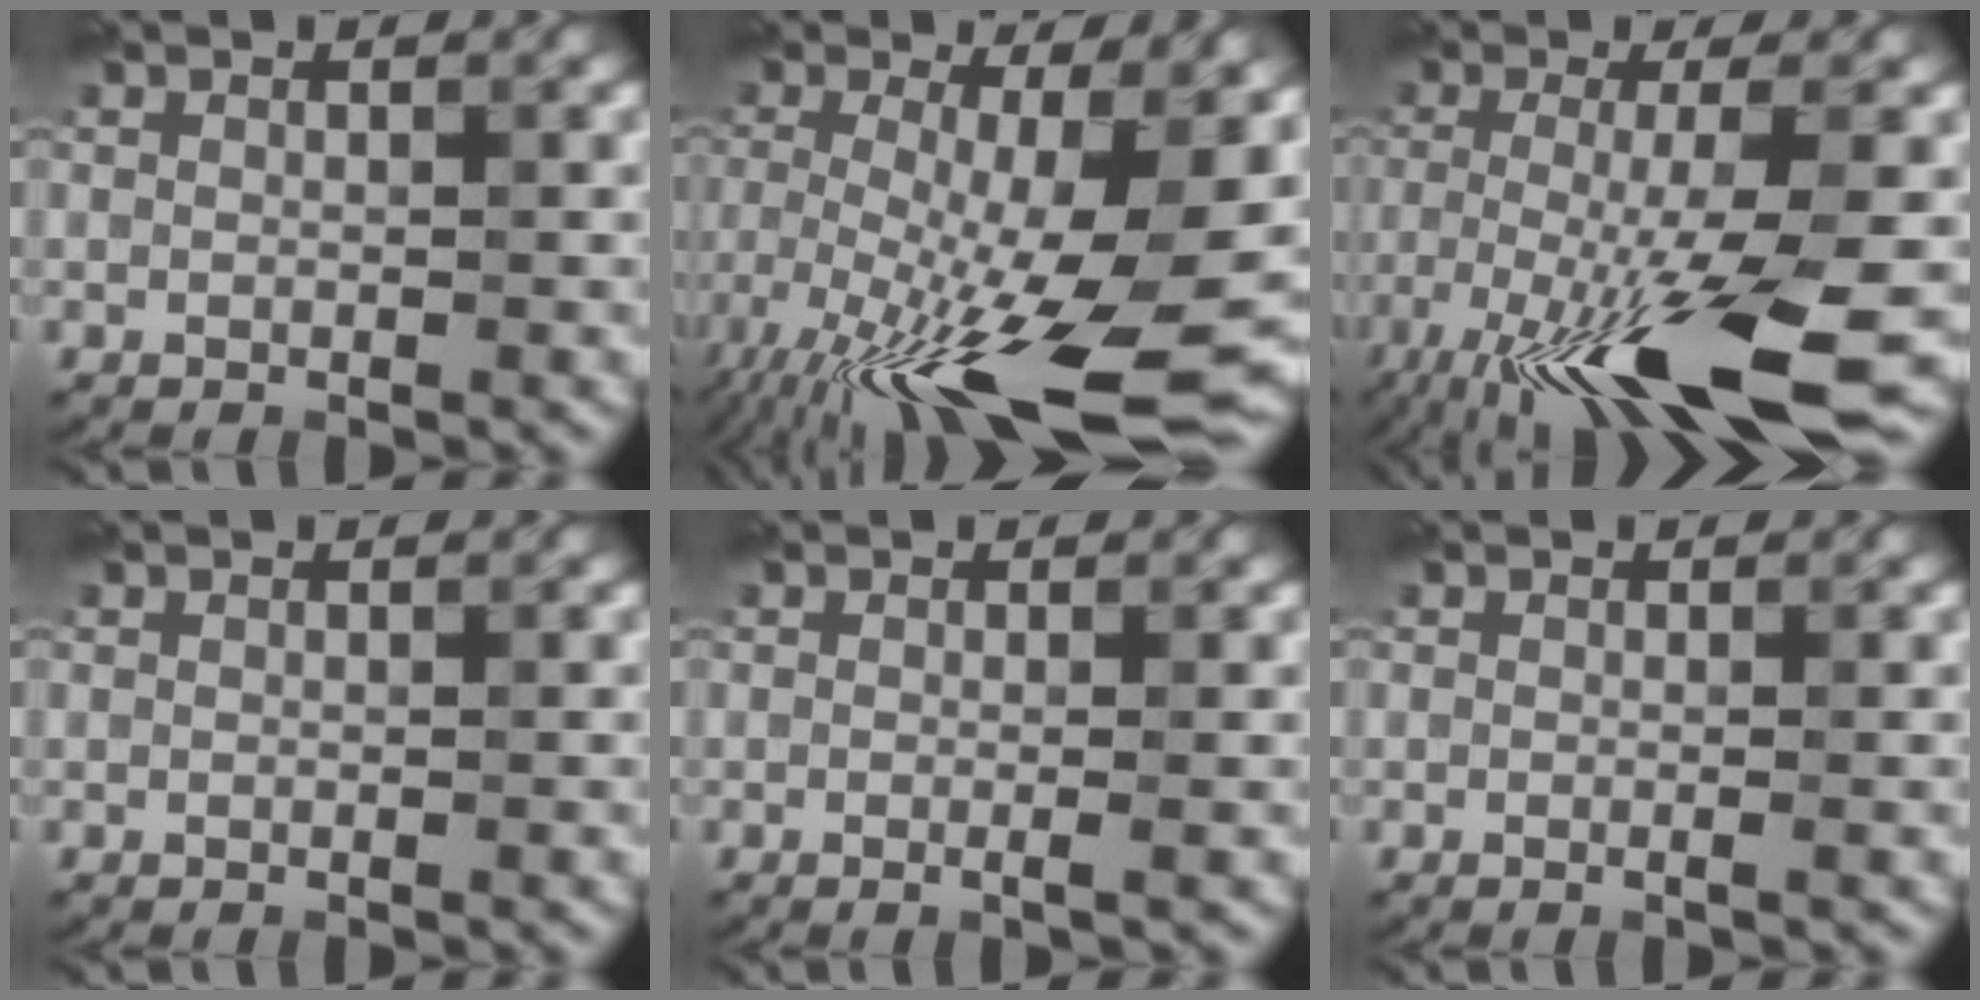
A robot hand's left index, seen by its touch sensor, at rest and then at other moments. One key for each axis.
{"total": 16.0, "fx": -5.3, "fy": 4.4, "fz": 14.4, "tx": -0.249, "ty": -0.024, "tz": -0.091}
{"total": 11.2, "fx": -5.4, "fy": 1.8, "fz": 9.7, "tx": -0.167, "ty": -0.017, "tz": -0.101}
{"total": 0.0}
{"total": 1.2, "fx": -0.1, "fy": 0.3, "fz": 1.1, "tx": -0.016, "ty": -0.007, "tz": -0.009}
{"total": 0.5, "fx": -0.1, "fy": 0.1, "fz": 0.5, "tx": -0.010, "ty": -0.008, "tz": -0.005}